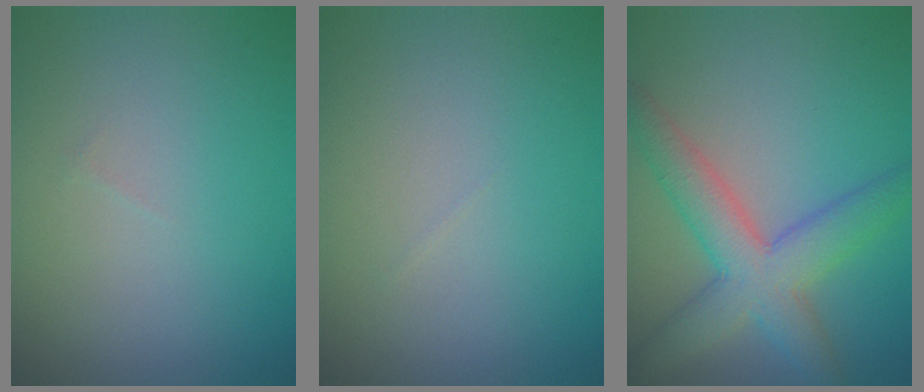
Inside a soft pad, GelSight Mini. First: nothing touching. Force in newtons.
{"total": 0.0}
{"total": 6.0, "press": 6.0, "slide": 0.2}